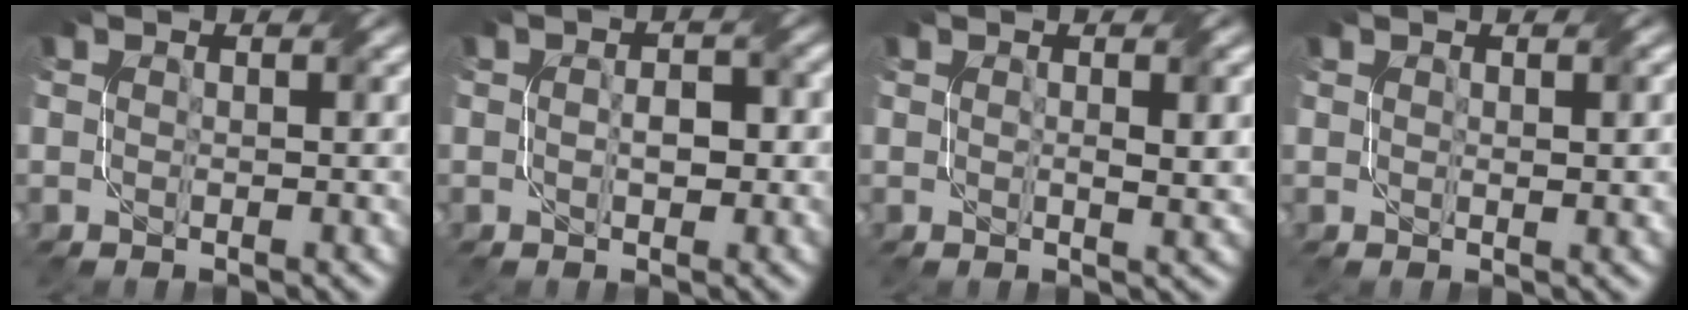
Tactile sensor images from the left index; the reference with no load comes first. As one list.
[{"total": 2.5, "force": [-0.3, 1.4, 2.0], "torque": [-0.028, 0.003, -0.006]}, {"total": 2.1, "force": [0.4, 0.6, 2.0], "torque": [-0.033, -0.003, 0.012]}, {"total": 1.4, "force": [0.5, 0.5, 1.2], "torque": [-0.014, -0.001, 0.014]}]